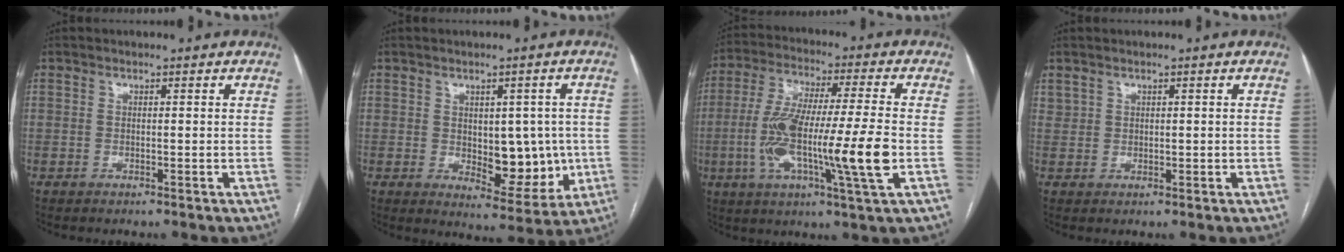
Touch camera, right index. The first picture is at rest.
{"total": 8.8, "force": [-0.5, 4.7, 7.4], "torque": [-0.079, 0.004, 0.008]}
{"total": 16.8, "force": [-3.4, 0.6, 16.4], "torque": [-0.316, -0.007, -0.067]}
{"total": 1.2, "force": [0.8, 0.9, 0.3], "torque": [0.000, 0.004, 0.017]}